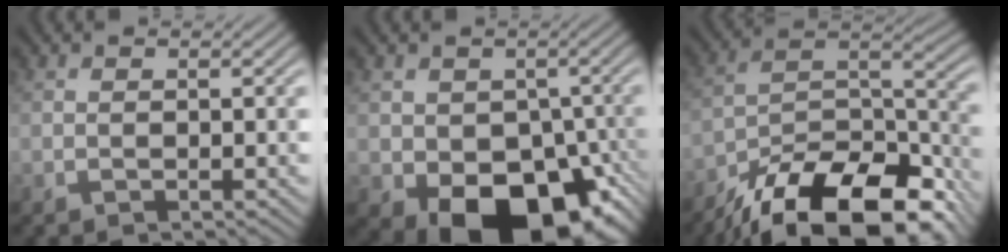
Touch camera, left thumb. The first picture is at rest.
{"total": 13.6, "force": [-5.1, 9.1, 8.7], "torque": [-0.130, -0.045, -0.066]}
{"total": 18.1, "force": [-14.1, 6.4, 9.4], "torque": [-0.186, -0.029, -0.210]}